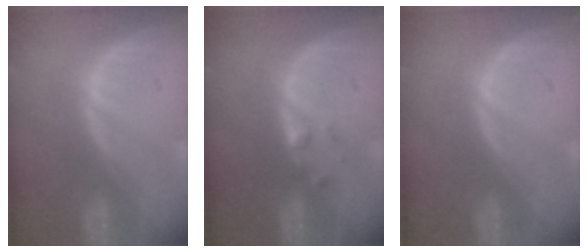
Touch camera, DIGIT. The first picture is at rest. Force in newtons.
{"total": 1.4, "press": 1.2, "slide": 0.7}
{"total": 0.0}